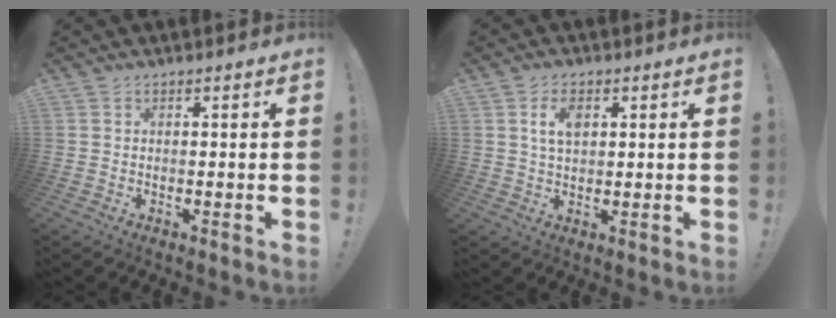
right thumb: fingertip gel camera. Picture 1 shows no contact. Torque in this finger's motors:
{"motor_torque": [0.11, 0.16, 0.46, -0.46, 0.22]}